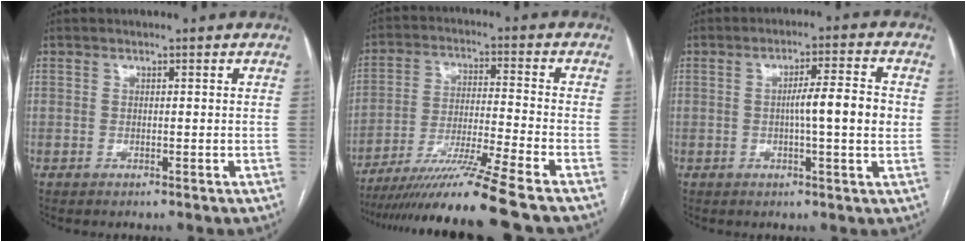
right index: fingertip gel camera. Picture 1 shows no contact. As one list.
[{"total": 15.1, "force": [-12.3, -3.0, 8.2], "torque": [-0.141, -0.032, -0.208]}, {"total": 7.4, "force": [0.0, 0.2, 7.4], "torque": [-0.112, 0.009, -0.003]}]